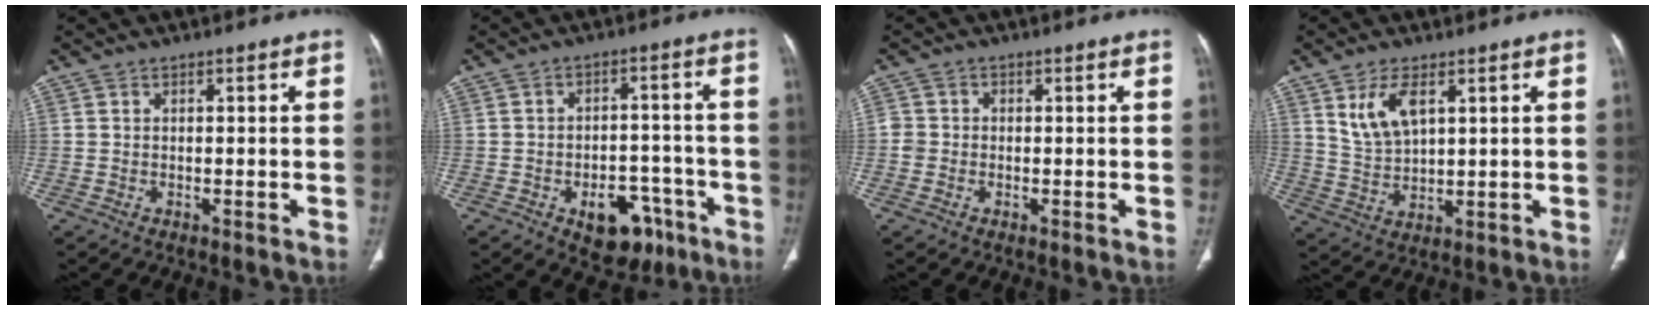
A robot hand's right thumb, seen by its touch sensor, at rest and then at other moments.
{"total": 10.7, "force": [-5.5, 6.8, 6.2], "torque": [-0.050, 0.042, -0.066]}
{"total": 2.1, "force": [-0.5, 2.0, 0.6], "torque": [-0.002, 0.009, -0.013]}
{"total": 7.6, "force": [3.6, 3.6, 5.6], "torque": [-0.103, -0.018, 0.080]}